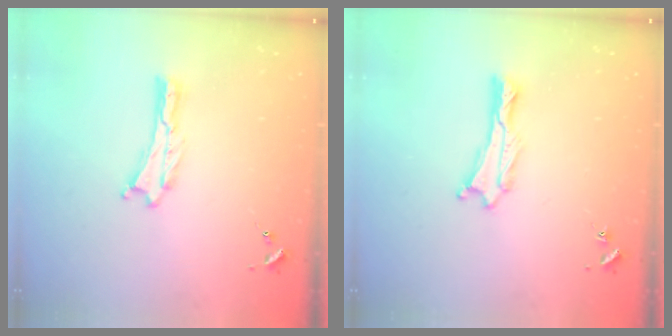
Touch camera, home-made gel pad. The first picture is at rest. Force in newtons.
{"total": 0.6, "press": 0.6, "slide": 0.2}